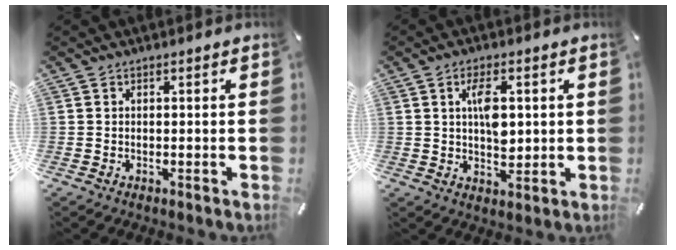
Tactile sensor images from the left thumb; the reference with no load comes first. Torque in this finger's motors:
{"motor_torque": [0.85, 1.99, 0.72, -0.57, 0.38]}